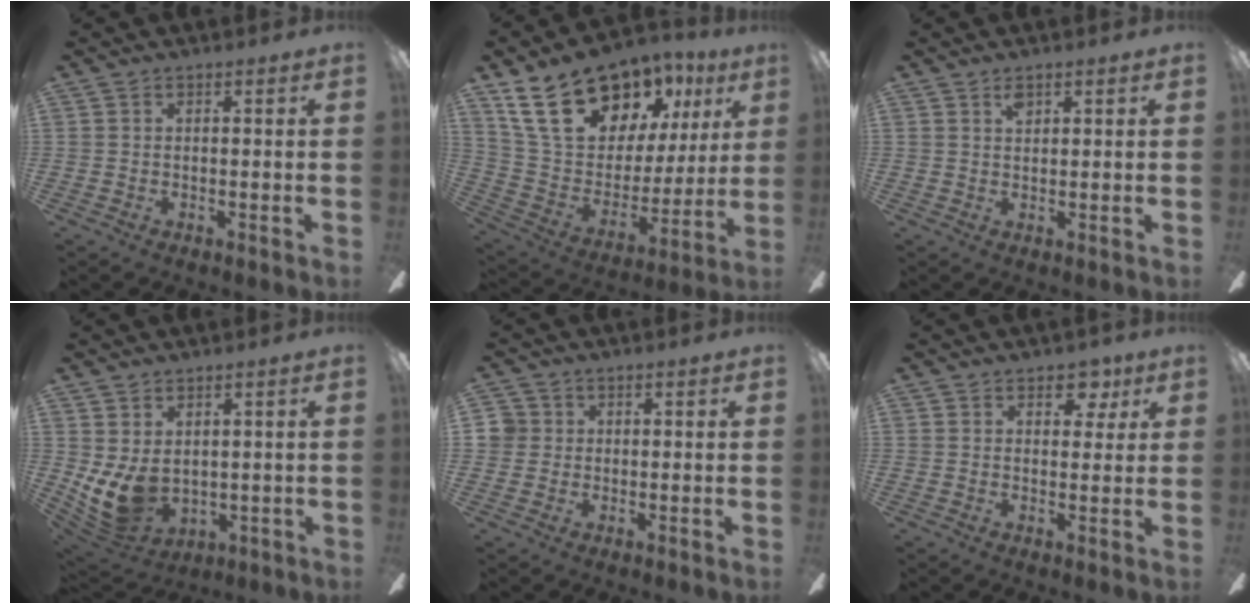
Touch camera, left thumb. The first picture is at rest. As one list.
[{"total": 23.3, "force": [15.6, 13.2, 11.3], "torque": [-0.203, -0.084, 0.294]}, {"total": 2.4, "force": [1.7, 1.0, 1.3], "torque": [-0.022, -0.002, 0.029]}, {"total": 9.3, "force": [1.1, 6.7, 6.3], "torque": [-0.138, -0.021, 0.025]}, {"total": 3.4, "force": [0.5, 3.3, 0.7], "torque": [-0.012, 0.007, 0.009]}, {"total": 5.5, "force": [3.2, 3.6, 2.7], "torque": [-0.014, -0.009, 0.050]}]